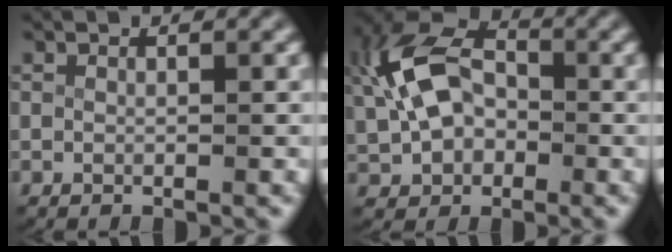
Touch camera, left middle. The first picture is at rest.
{"total": 8.2, "force": [0.8, 6.1, 5.4], "torque": [-0.120, -0.018, 0.024]}